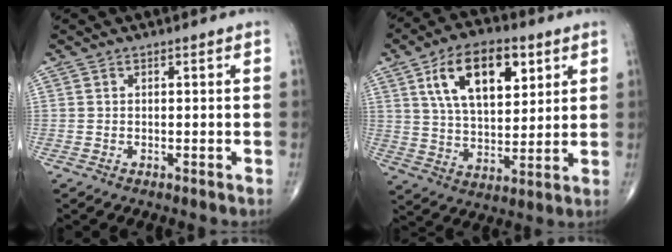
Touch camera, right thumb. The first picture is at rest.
{"total": 16.4, "force": [6.8, 8.6, 12.2], "torque": [-0.173, -0.019, 0.119]}